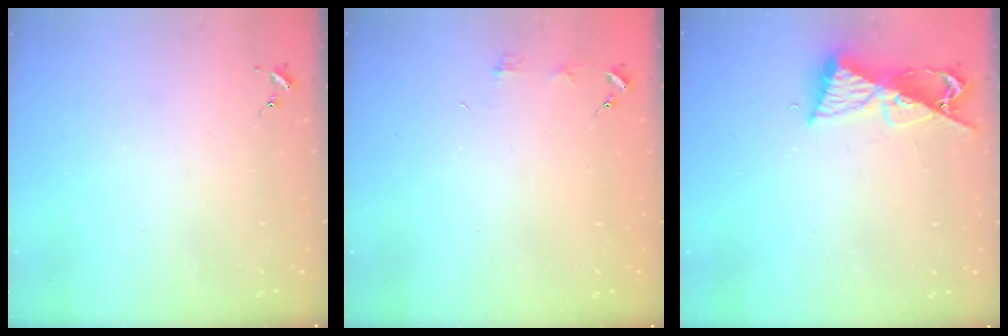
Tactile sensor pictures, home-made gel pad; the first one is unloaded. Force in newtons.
{"total": 4.1, "press": 4.1, "slide": 0.4}
{"total": 10.8, "press": 10.7, "slide": 1.1}